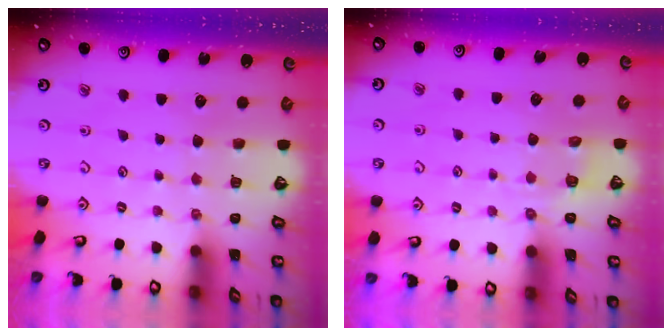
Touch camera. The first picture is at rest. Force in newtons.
{"total": 2.1, "press": 1.0, "slide": 1.9}